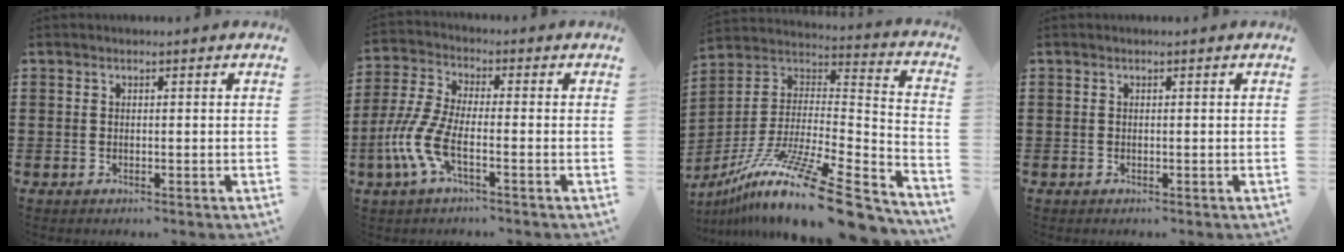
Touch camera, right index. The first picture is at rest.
{"total": 7.6, "force": [-3.3, 2.6, 6.3], "torque": [-0.172, -0.018, -0.071]}
{"total": 17.6, "force": [-12.7, 2.0, 12.0], "torque": [-0.219, 0.025, -0.225]}
{"total": 0.0}